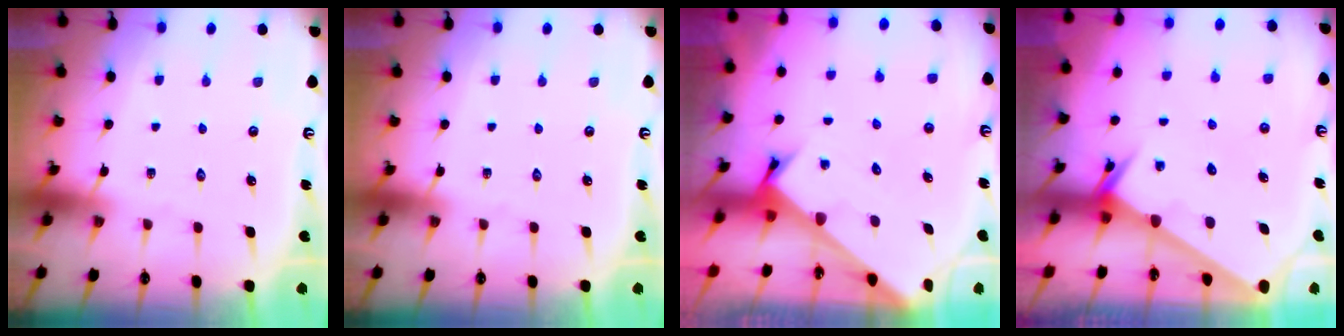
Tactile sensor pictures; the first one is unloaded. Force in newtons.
{"total": 0.0}
{"total": 2.5, "press": 2.5, "slide": 0.3}
{"total": 2.5, "press": 2.5, "slide": 0.1}